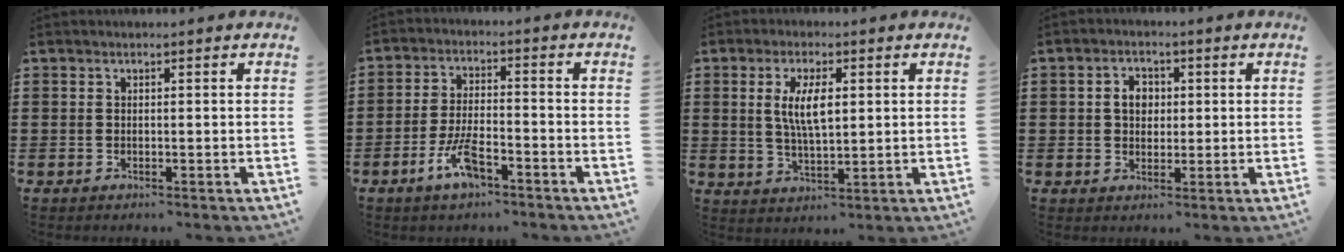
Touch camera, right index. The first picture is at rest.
{"total": 6.7, "force": [-3.7, 2.3, 5.1], "torque": [-0.115, -0.002, -0.072]}
{"total": 6.4, "force": [1.3, 2.3, 5.9], "torque": [-0.118, 0.007, 0.020]}
{"total": 3.7, "force": [0.4, 2.8, 2.3], "torque": [-0.054, 0.014, 0.005]}